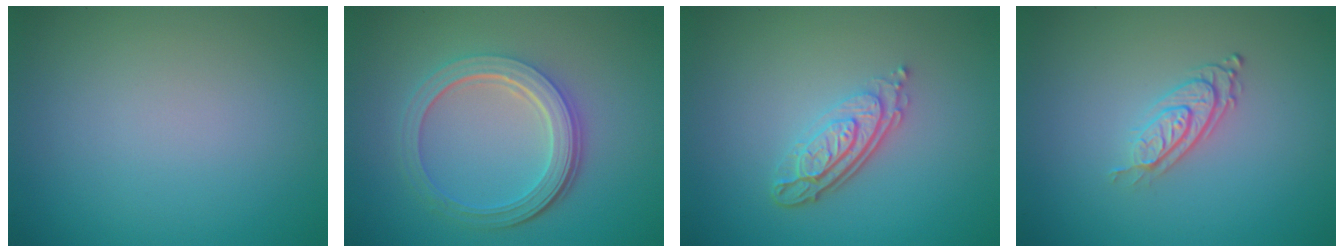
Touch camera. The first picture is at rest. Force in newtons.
{"total": 5.2, "press": 3.7, "slide": 3.6}
{"total": 4.1, "press": 2.9, "slide": 2.9}
{"total": 2.9, "press": 2.0, "slide": 2.0}